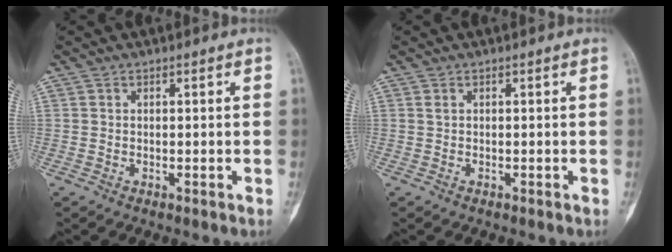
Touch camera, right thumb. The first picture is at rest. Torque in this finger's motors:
{"motor_torque": [0.20, 0.14, 0.04, -0.10, 0.03]}